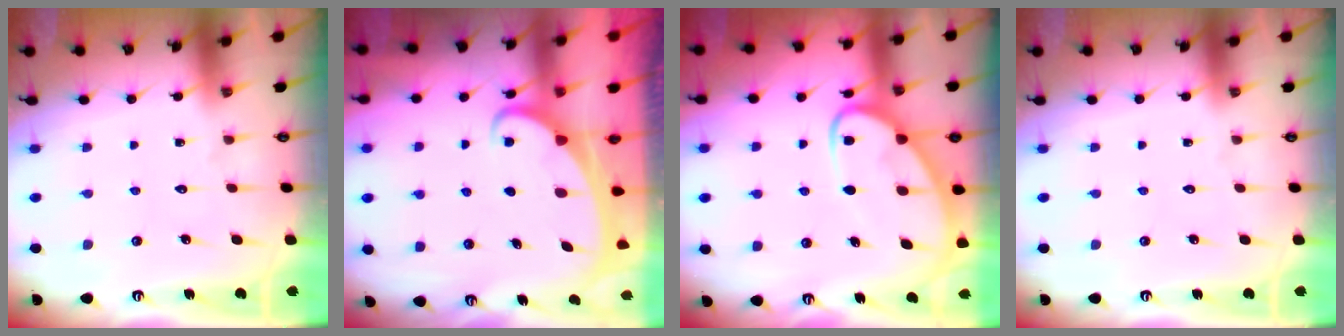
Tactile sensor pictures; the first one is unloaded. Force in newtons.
{"total": 2.2, "press": 2.2, "slide": 0.3}
{"total": 9.8, "press": 9.8, "slide": 0.9}
{"total": 0.0}